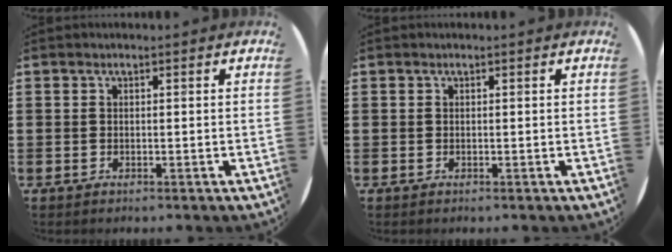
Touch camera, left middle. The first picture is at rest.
{"total": 0.0}